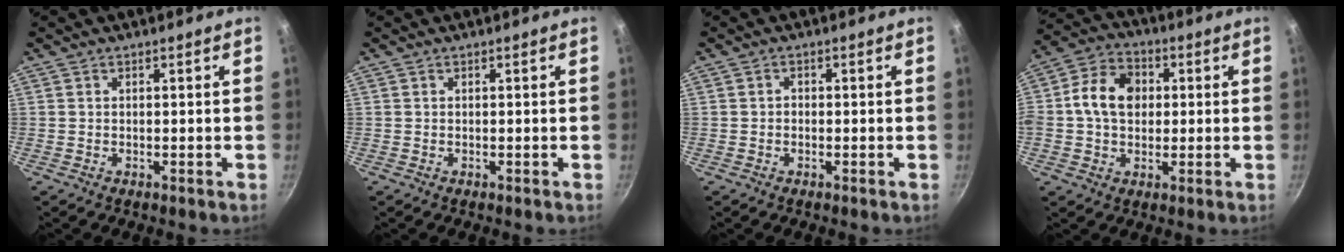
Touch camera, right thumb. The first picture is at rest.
{"total": 0.0}
{"total": 0.9, "force": [-0.2, 0.8, 0.5], "torque": [-0.007, 0.005, -0.005]}
{"total": 11.1, "force": [1.0, 8.6, 7.0], "torque": [-0.101, 0.015, 0.000]}